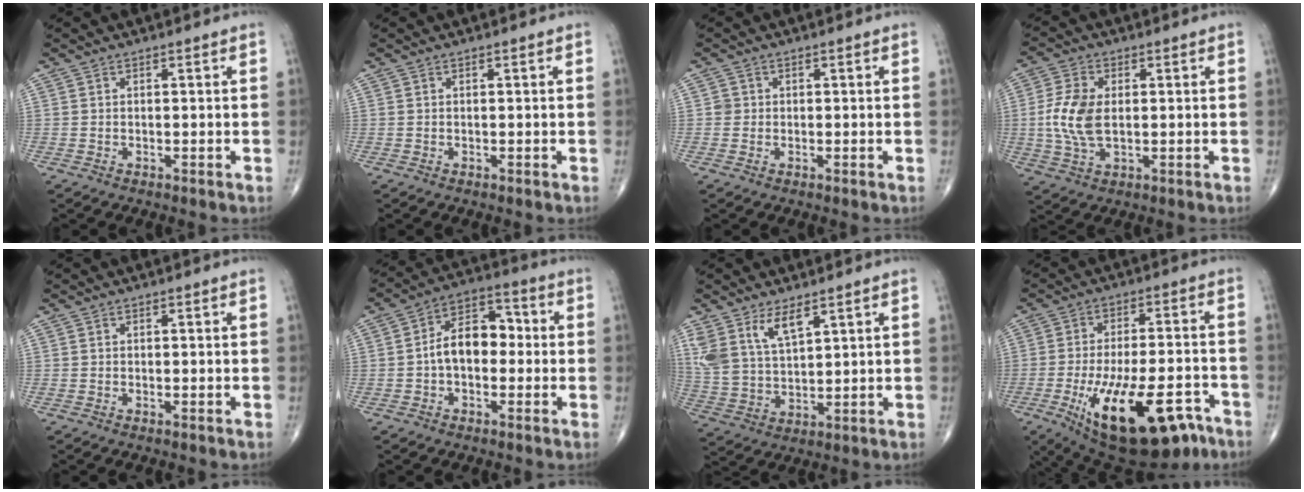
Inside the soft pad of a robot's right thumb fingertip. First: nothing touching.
{"total": 0.0}
{"total": 1.2, "force": [0.0, 1.2, 0.1], "torque": [0.007, 0.003, 0.000]}
{"total": 8.6, "force": [0.3, 4.8, 7.1], "torque": [-0.161, 0.000, 0.009]}
{"total": 0.0}
{"total": 9.9, "force": [-0.7, 6.3, 7.6], "torque": [-0.105, 0.037, -0.025]}
{"total": 8.8, "force": [5.4, 3.6, 5.9], "torque": [-0.111, -0.024, 0.118]}
{"total": 22.4, "force": [-11.0, 9.1, 17.3], "torque": [-0.258, 0.028, -0.155]}